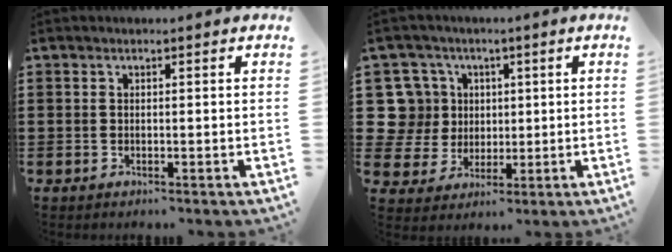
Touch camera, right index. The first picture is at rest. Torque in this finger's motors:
{"motor_torque": [0.06, 0.13, -0.13, -0.03]}